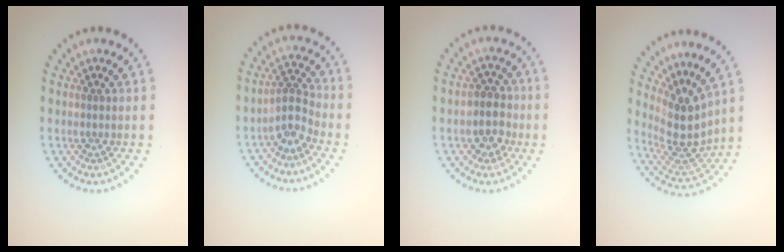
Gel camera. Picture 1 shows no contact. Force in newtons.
{"total": 2.5, "press": 1.7, "slide": 1.8}
{"total": 3.1, "press": 2.9, "slide": 1.1}
{"total": 4.4, "press": 3.2, "slide": 3.0}